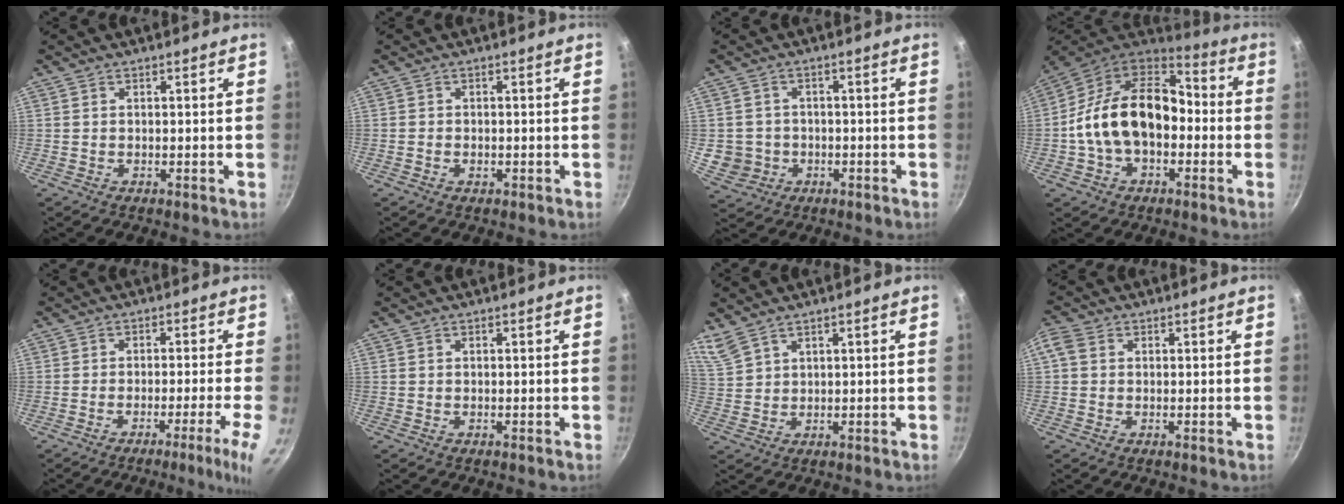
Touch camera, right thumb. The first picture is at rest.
{"total": 1.1, "force": [-0.5, 0.8, 0.6], "torque": [-0.012, 0.003, -0.009]}
{"total": 6.0, "force": [-1.0, 5.6, 1.7], "torque": [-0.013, 0.013, -0.005]}
{"total": 19.9, "force": [-2.0, 13.3, 14.6], "torque": [-0.226, 0.051, -0.047]}
{"total": 6.1, "force": [-2.9, -0.7, 5.3], "torque": [-0.087, 0.013, -0.044]}
{"total": 0.0}
{"total": 4.9, "force": [4.3, 1.6, 1.8], "torque": [-0.036, -0.013, 0.097]}
{"total": 3.0, "force": [0.6, 2.4, 1.7], "torque": [-0.038, 0.009, 0.004]}